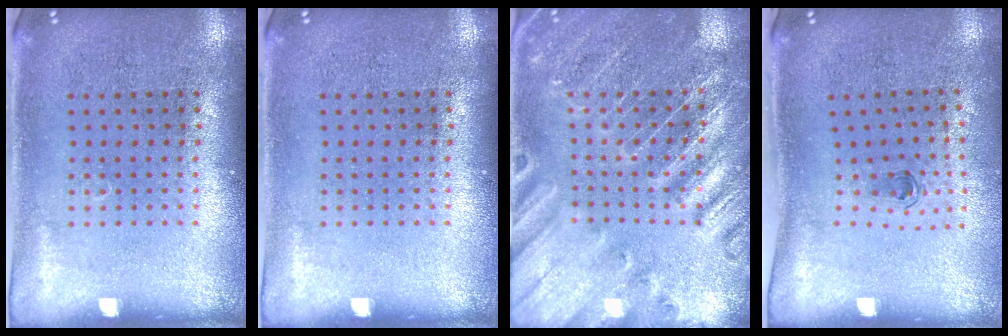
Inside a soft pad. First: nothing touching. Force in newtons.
{"total": 0.0}
{"total": 2.8, "press": 2.8, "slide": 0.4}
{"total": 0.6, "press": 0.4, "slide": 0.5}